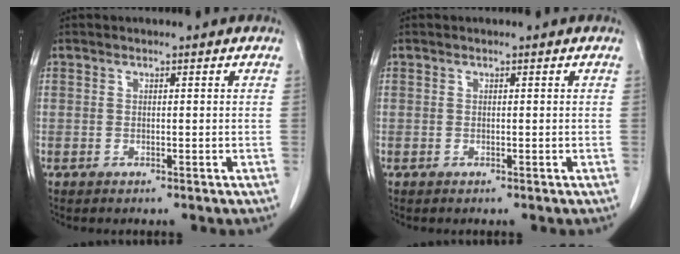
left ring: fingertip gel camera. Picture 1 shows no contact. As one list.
[{"total": 0.0}]